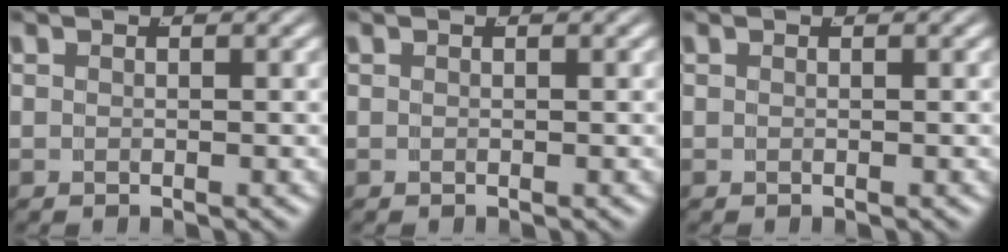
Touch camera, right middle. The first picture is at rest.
{"total": 0.0}
{"total": 0.0}